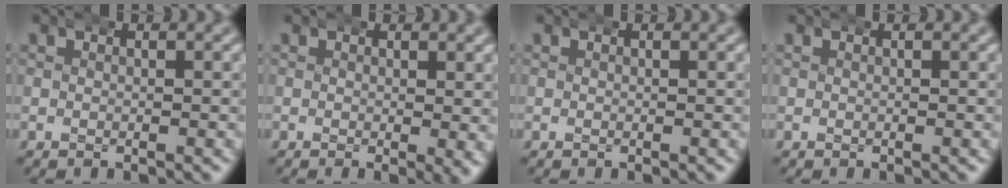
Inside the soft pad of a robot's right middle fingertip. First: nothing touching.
{"total": 1.4, "force": [0.3, 0.1, 1.4], "torque": [-0.018, -0.005, 0.006]}
{"total": 0.0}
{"total": 0.0}